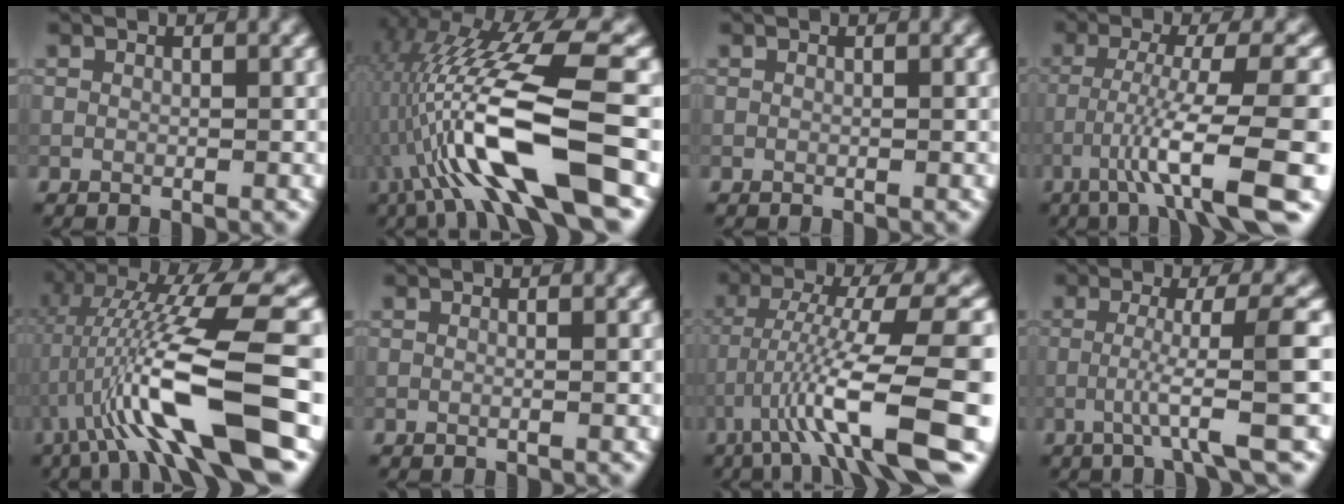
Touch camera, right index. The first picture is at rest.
{"total": 13.6, "force": [-4.1, 3.2, 12.6], "torque": [-0.249, 0.011, -0.064]}
{"total": 0.0}
{"total": 10.9, "force": [-5.0, 1.3, 9.6], "torque": [-0.146, 0.009, -0.074]}
{"total": 13.0, "force": [-2.8, 2.3, 12.5], "torque": [-0.227, 0.024, -0.045]}
{"total": 0.7, "force": [0.0, 0.3, 0.6], "torque": [-0.008, -0.005, -0.008]}
{"total": 12.1, "force": [-4.9, 1.8, 10.9], "torque": [-0.180, 0.015, -0.072]}
{"total": 5.9, "force": [-1.4, 0.3, 5.7], "torque": [-0.088, 0.006, -0.032]}